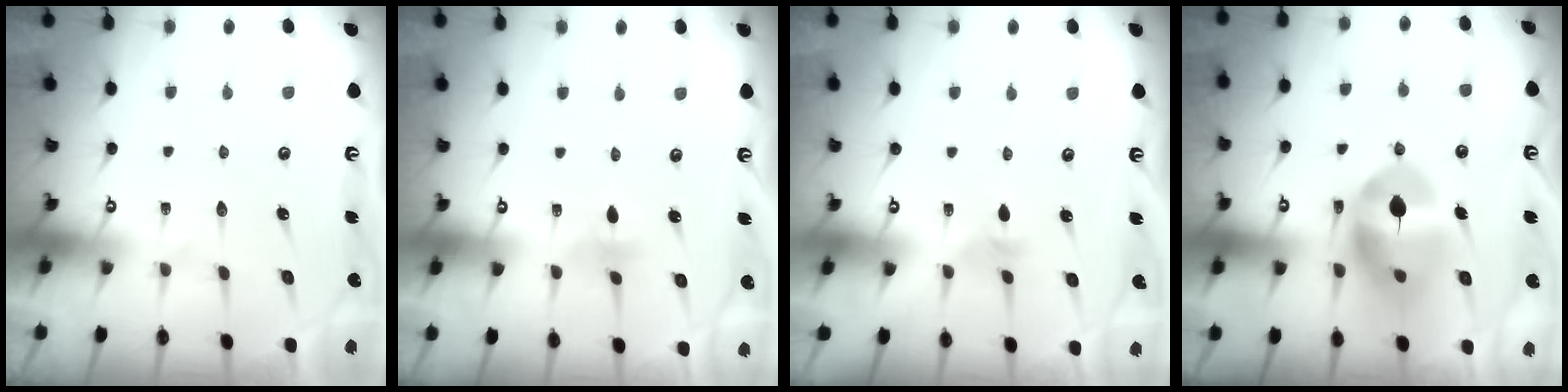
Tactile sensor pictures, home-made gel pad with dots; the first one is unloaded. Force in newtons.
{"total": 2.8, "press": 2.7, "slide": 0.9}
{"total": 2.5, "press": 2.4, "slide": 0.6}
{"total": 13.4, "press": 13.2, "slide": 1.8}